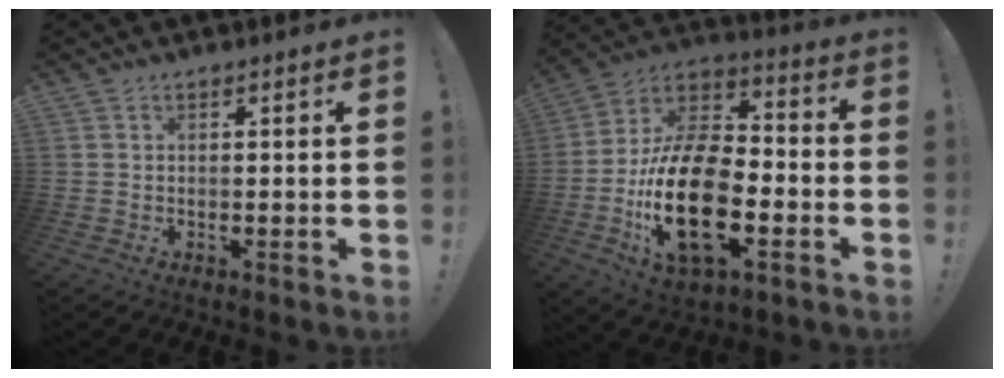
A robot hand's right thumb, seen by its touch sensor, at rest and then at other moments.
{"total": 24.4, "force": [-7.5, 13.3, 19.0], "torque": [-0.377, 0.035, -0.122]}